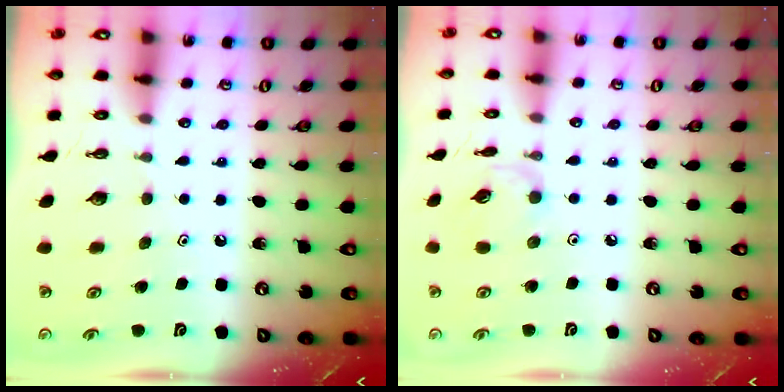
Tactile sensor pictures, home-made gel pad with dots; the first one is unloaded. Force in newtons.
{"total": 1.5, "press": 1.5, "slide": 0.4}